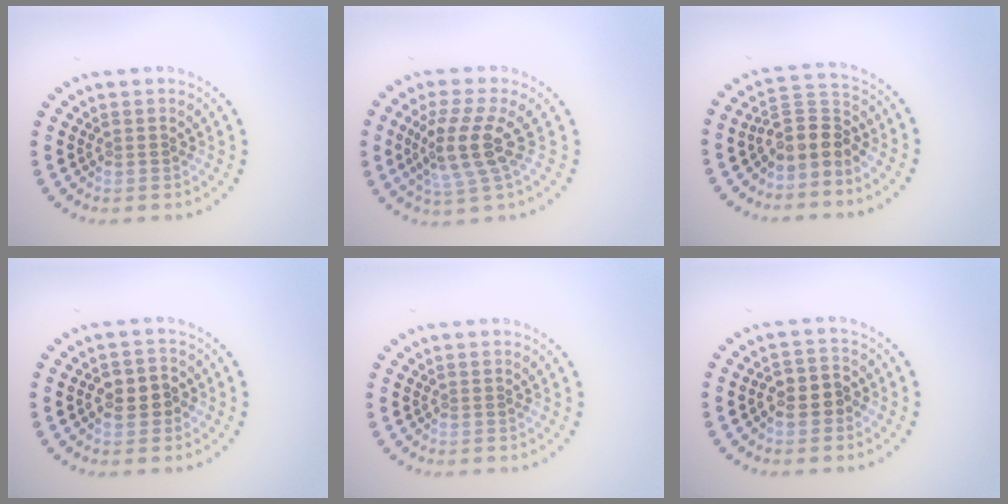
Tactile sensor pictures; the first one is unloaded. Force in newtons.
{"total": 4.0, "press": 3.2, "slide": 2.3}
{"total": 3.5, "press": 2.6, "slide": 2.3}
{"total": 2.5, "press": 2.4, "slide": 0.6}
{"total": 0.0}
{"total": 2.6, "press": 2.4, "slide": 1.0}